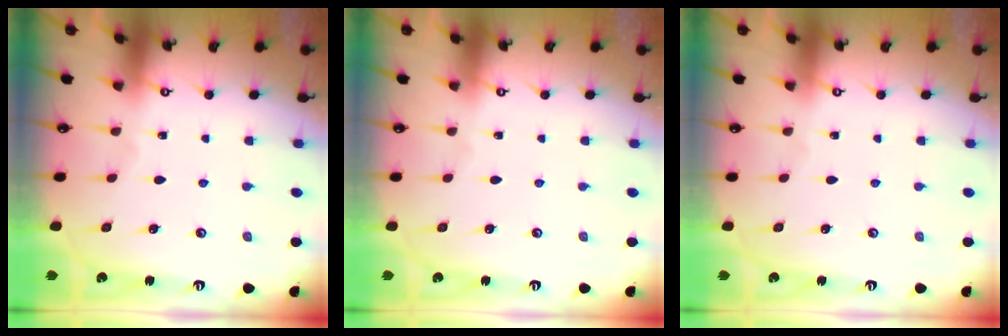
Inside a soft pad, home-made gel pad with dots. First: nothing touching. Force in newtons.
{"total": 0.0}
{"total": 0.0}